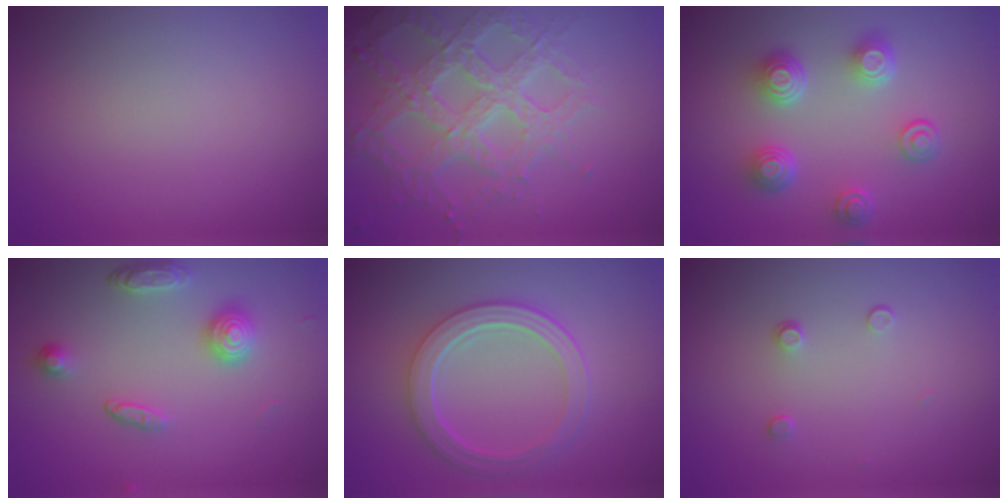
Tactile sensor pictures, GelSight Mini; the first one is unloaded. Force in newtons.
{"total": 7.1, "press": 5.2, "slide": 4.8}
{"total": 4.5, "press": 3.5, "slide": 2.7}
{"total": 3.3, "press": 2.9, "slide": 1.6}
{"total": 5.2, "press": 3.9, "slide": 3.5}
{"total": 0.9, "press": 0.6, "slide": 0.6}